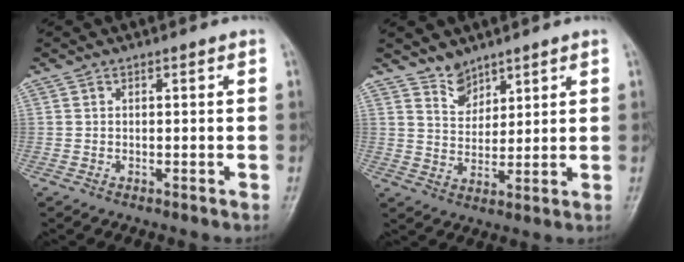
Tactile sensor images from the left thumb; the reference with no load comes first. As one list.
[{"total": 4.6, "force": [3.9, 2.3, 0.8], "torque": [0.012, -0.038, 0.075]}]